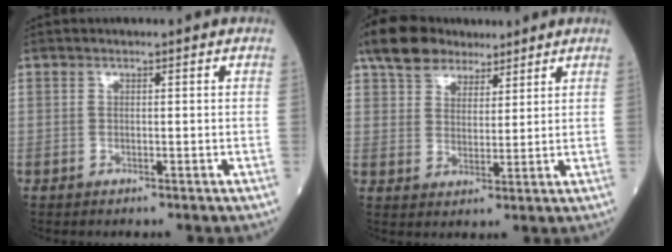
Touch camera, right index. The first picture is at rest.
{"total": 9.0, "force": [6.7, 4.9, 3.3], "torque": [-0.060, 0.029, 0.120]}